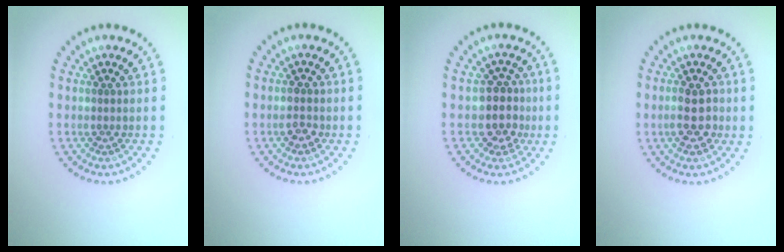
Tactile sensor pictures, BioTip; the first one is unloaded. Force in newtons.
{"total": 1.5, "press": 1.5, "slide": 0.2}
{"total": 3.1, "press": 2.6, "slide": 1.6}
{"total": 2.9, "press": 2.8, "slide": 0.3}